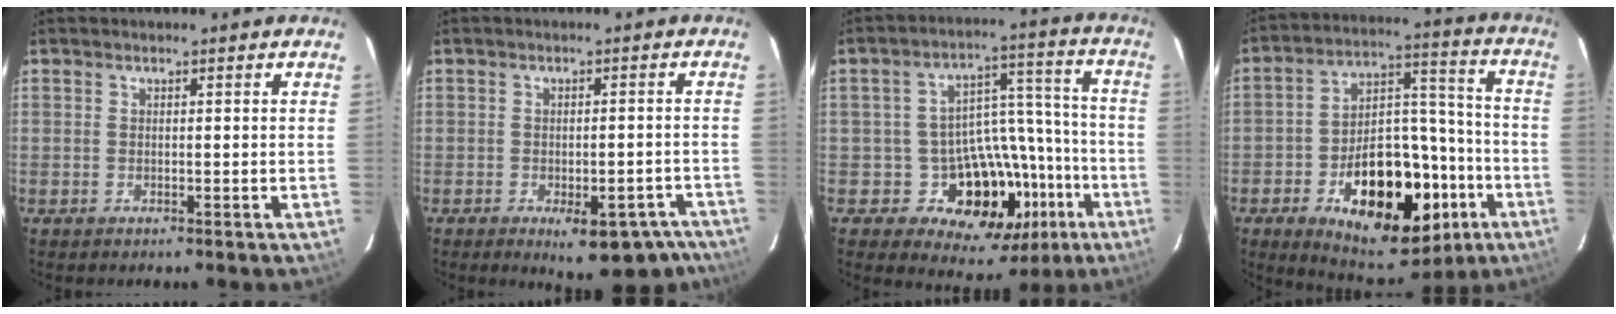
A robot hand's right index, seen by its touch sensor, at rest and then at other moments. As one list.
[{"total": 12.4, "force": [-9.1, 5.2, 6.7], "torque": [-0.083, 0.009, -0.097]}, {"total": 15.6, "force": [-7.4, 11.7, 7.1], "torque": [-0.111, 0.044, -0.083]}, {"total": 23.8, "force": [-10.7, 13.0, 16.8], "torque": [-0.297, 0.028, -0.139]}]